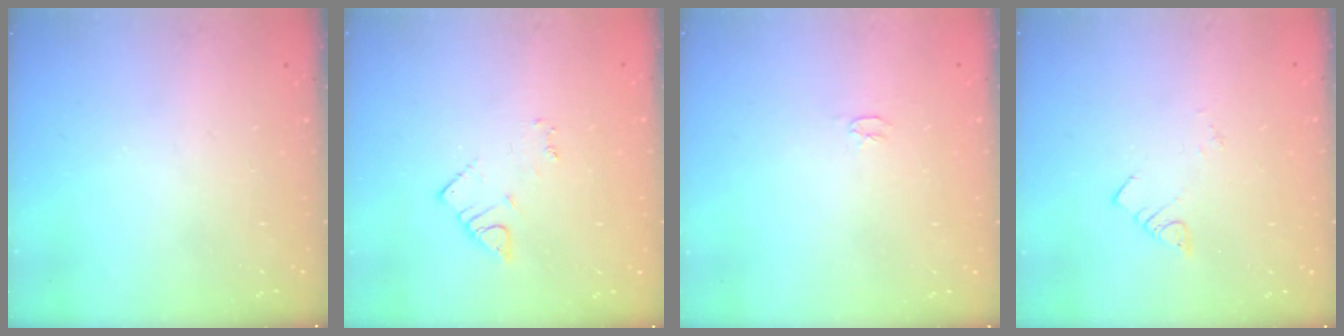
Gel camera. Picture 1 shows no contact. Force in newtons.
{"total": 3.8, "press": 3.7, "slide": 0.5}
{"total": 2.5, "press": 2.5, "slide": 0.3}
{"total": 2.0, "press": 2.0, "slide": 0.1}